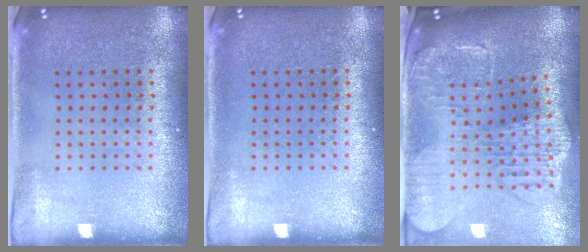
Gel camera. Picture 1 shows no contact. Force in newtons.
{"total": 0.0}
{"total": 3.0, "press": 2.5, "slide": 1.6}